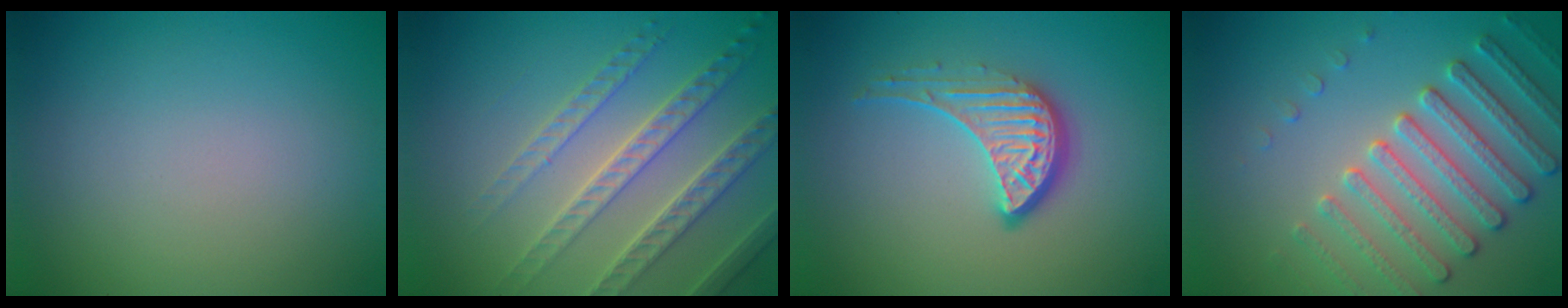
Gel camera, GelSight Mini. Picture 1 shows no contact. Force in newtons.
{"total": 4.4, "press": 4.2, "slide": 1.5}
{"total": 4.3, "press": 3.1, "slide": 3.1}
{"total": 4.6, "press": 4.5, "slide": 0.7}